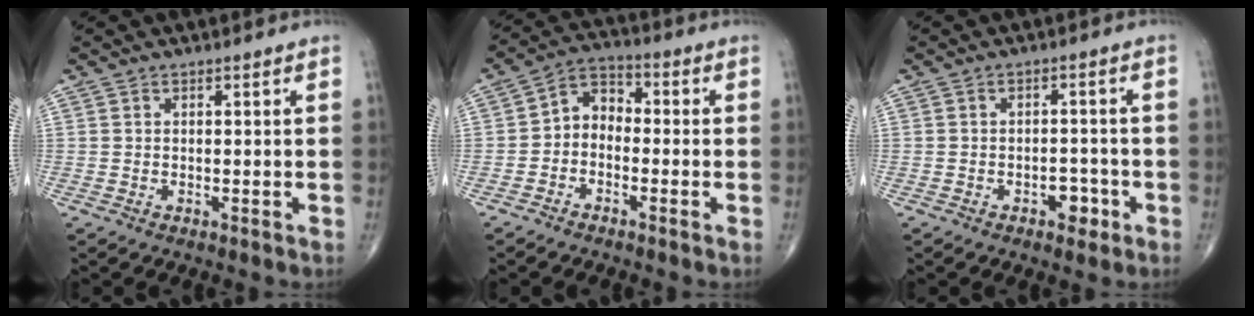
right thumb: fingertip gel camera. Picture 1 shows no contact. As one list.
[{"total": 6.1, "force": [-1.3, 4.6, 3.7], "torque": [-0.042, 0.031, -0.043]}, {"total": 3.6, "force": [-1.8, 2.2, 2.2], "torque": [-0.007, 0.016, -0.025]}]